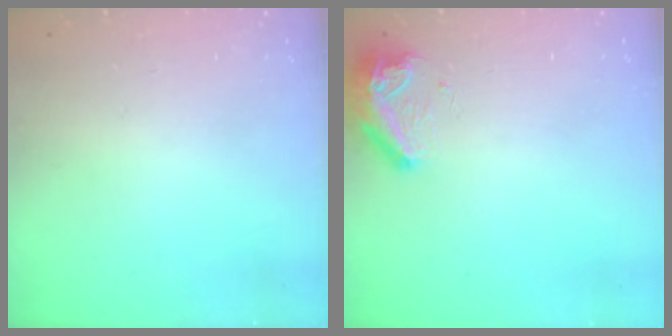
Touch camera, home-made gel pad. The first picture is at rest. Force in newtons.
{"total": 8.3, "press": 8.3, "slide": 0.9}